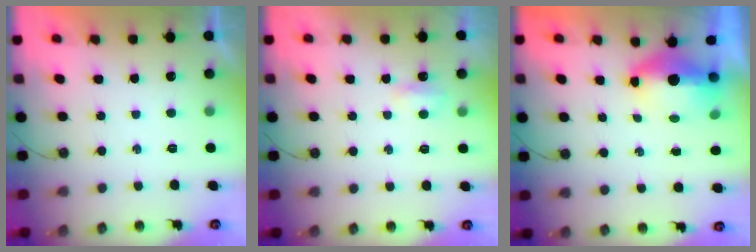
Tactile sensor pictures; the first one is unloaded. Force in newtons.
{"total": 2.9, "press": 2.8, "slide": 0.6}
{"total": 14.6, "press": 8.2, "slide": 12.0}